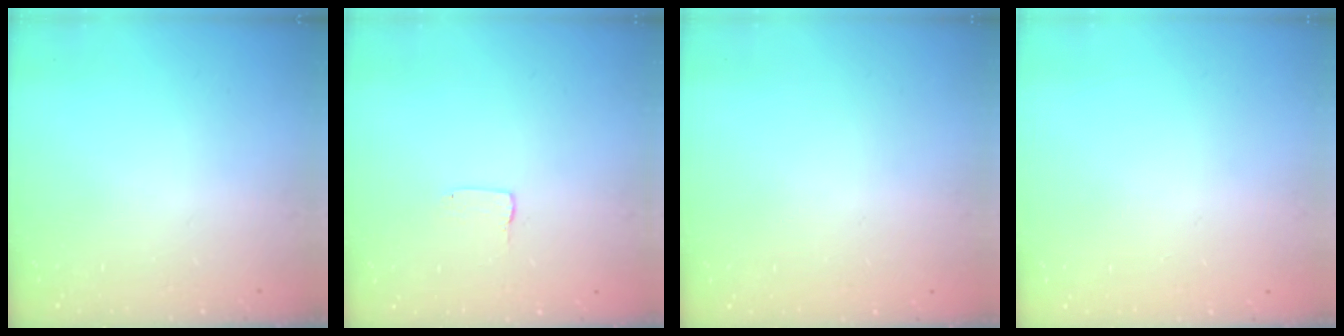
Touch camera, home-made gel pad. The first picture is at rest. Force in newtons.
{"total": 1.0, "press": 1.0, "slide": 0.1}
{"total": 0.0}
{"total": 0.0}